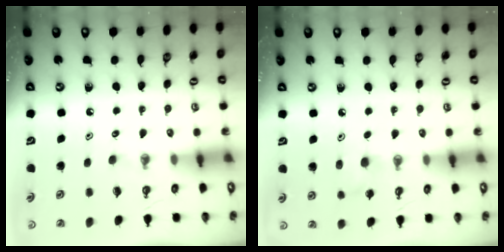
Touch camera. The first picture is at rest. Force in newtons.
{"total": 5.9, "press": 5.3, "slide": 2.6}